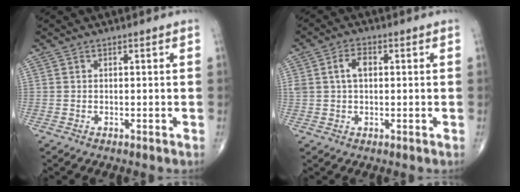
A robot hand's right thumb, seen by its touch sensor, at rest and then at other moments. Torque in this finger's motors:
{"motor_torque": [0.68, 0.94, 0.53, -0.04, 0.03]}